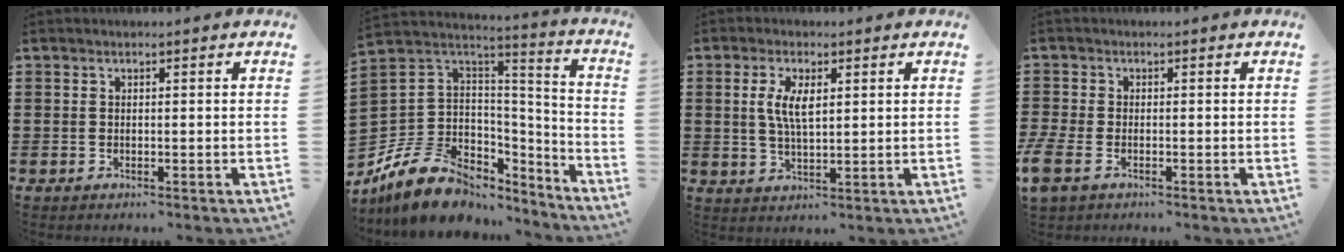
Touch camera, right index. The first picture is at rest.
{"total": 13.0, "force": [-7.5, 8.9, 5.8], "torque": [-0.144, 0.023, -0.134]}
{"total": 5.1, "force": [1.1, 1.9, 4.5], "torque": [-0.094, 0.006, 0.018]}
{"total": 2.2, "force": [-1.2, 1.2, 1.4], "torque": [-0.048, -0.007, -0.030]}